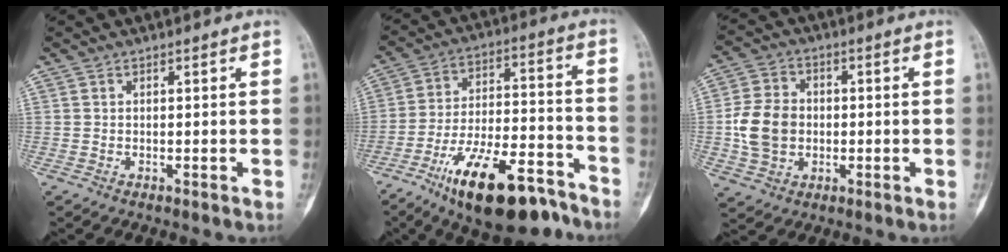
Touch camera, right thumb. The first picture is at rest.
{"total": 20.6, "force": [-13.2, 7.5, 13.9], "torque": [-0.218, 0.080, -0.217]}
{"total": 10.0, "force": [-0.8, 8.0, 6.0], "torque": [-0.097, 0.011, -0.015]}